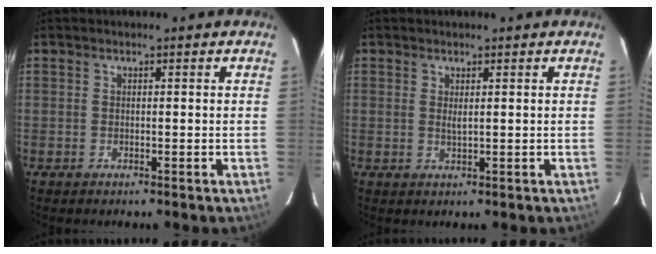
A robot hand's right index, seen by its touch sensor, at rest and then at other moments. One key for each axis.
{"total": 1.2, "fx": 0.4, "fy": 0.2, "fz": 1.1, "tx": -0.020, "ty": -0.001, "tz": 0.007}